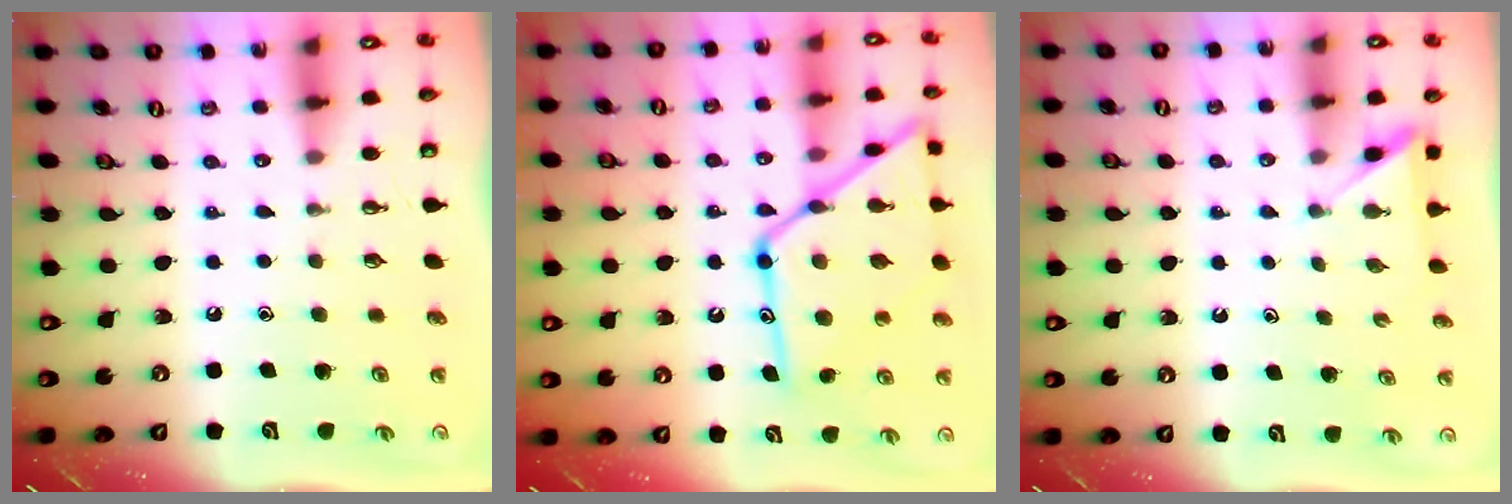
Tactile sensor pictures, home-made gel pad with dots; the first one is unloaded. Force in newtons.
{"total": 21.4, "press": 21.3, "slide": 1.6}
{"total": 3.0, "press": 3.0, "slide": 0.3}